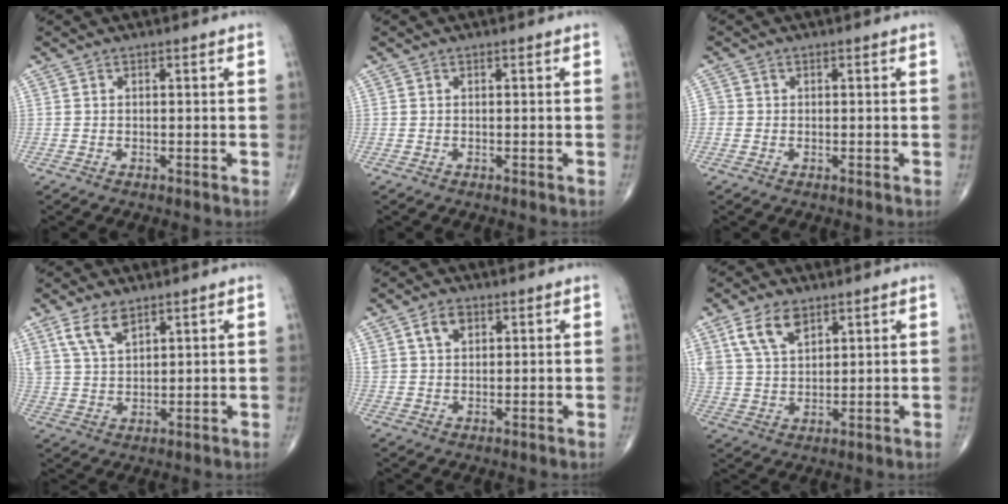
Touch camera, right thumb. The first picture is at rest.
{"total": 0.0}
{"total": 1.1, "force": [-0.1, 1.1, 0.1], "torque": [0.008, 0.004, -0.004]}
{"total": 6.6, "force": [4.2, 3.0, 4.0], "torque": [-0.076, -0.014, 0.090]}
{"total": 4.3, "force": [1.9, 2.8, 2.6], "torque": [-0.037, -0.001, 0.037]}
{"total": 8.6, "force": [4.9, 4.8, 5.3], "torque": [-0.093, -0.014, 0.101]}